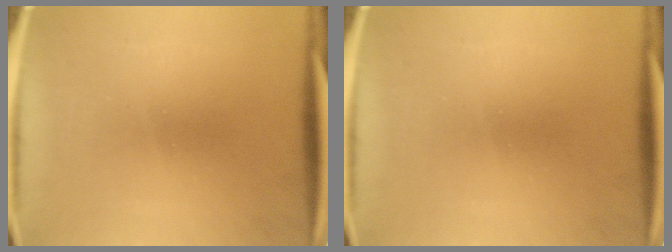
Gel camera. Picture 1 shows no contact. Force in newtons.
{"total": 0.0}